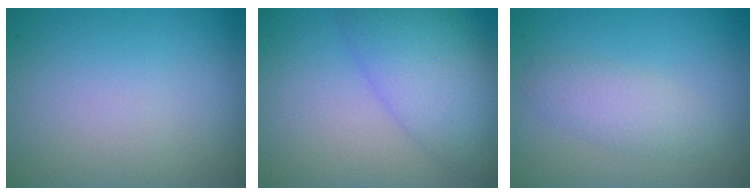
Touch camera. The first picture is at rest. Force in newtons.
{"total": 7.4, "press": 7.4, "slide": 0.3}
{"total": 3.7, "press": 3.7, "slide": 0.1}